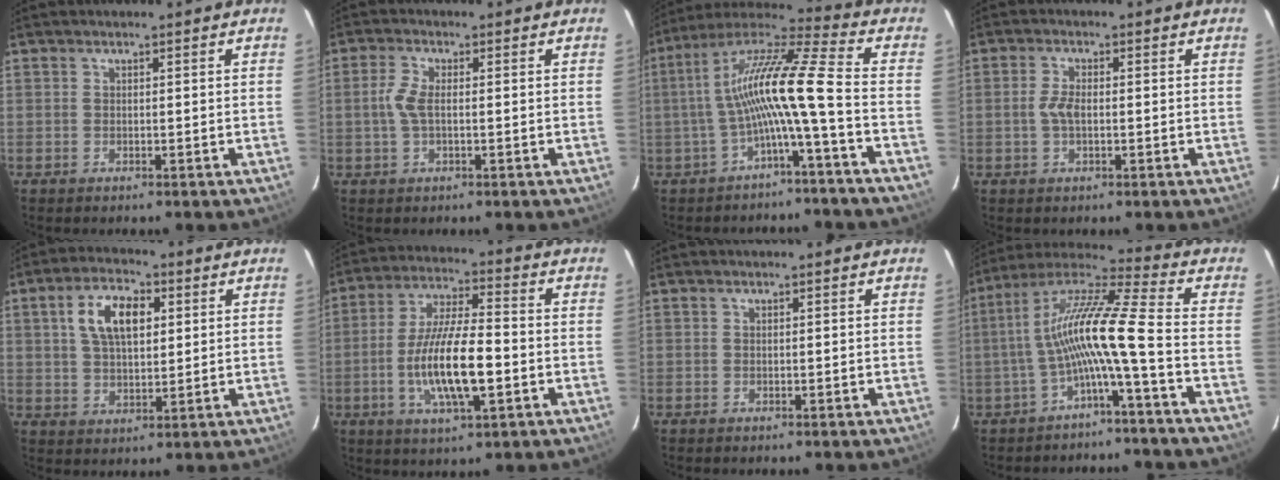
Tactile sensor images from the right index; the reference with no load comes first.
{"total": 3.7, "force": [-0.2, 1.4, 3.5], "torque": [-0.079, 0.004, -0.002]}
{"total": 13.0, "force": [-3.2, -0.5, 12.6], "torque": [-0.237, 0.013, -0.062]}
{"total": 2.9, "force": [-0.4, 1.3, 2.6], "torque": [-0.057, 0.002, -0.007]}
{"total": 9.6, "force": [2.9, 5.0, 7.6], "torque": [-0.142, 0.019, 0.053]}
{"total": 14.3, "force": [-3.3, 3.6, 13.4], "torque": [-0.264, -0.009, -0.058]}
{"total": 0.6, "force": [0.0, -0.5, -0.5], "torque": [0.005, 0.000, 0.000]}
{"total": 12.5, "force": [-3.5, -0.4, 12.0], "torque": [-0.231, 0.014, -0.070]}